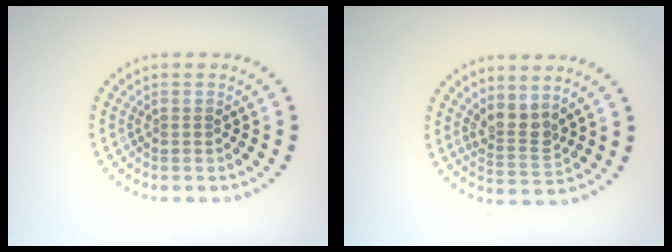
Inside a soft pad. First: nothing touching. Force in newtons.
{"total": 2.5, "press": 1.9, "slide": 1.7}